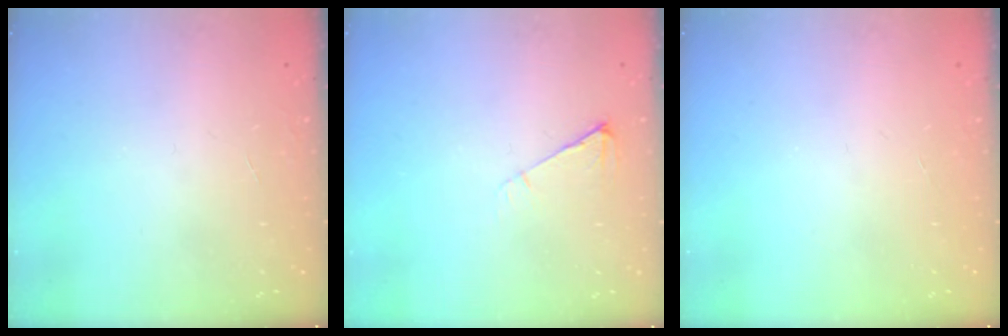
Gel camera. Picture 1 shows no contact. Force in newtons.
{"total": 4.9, "press": 4.8, "slide": 0.9}
{"total": 0.0}